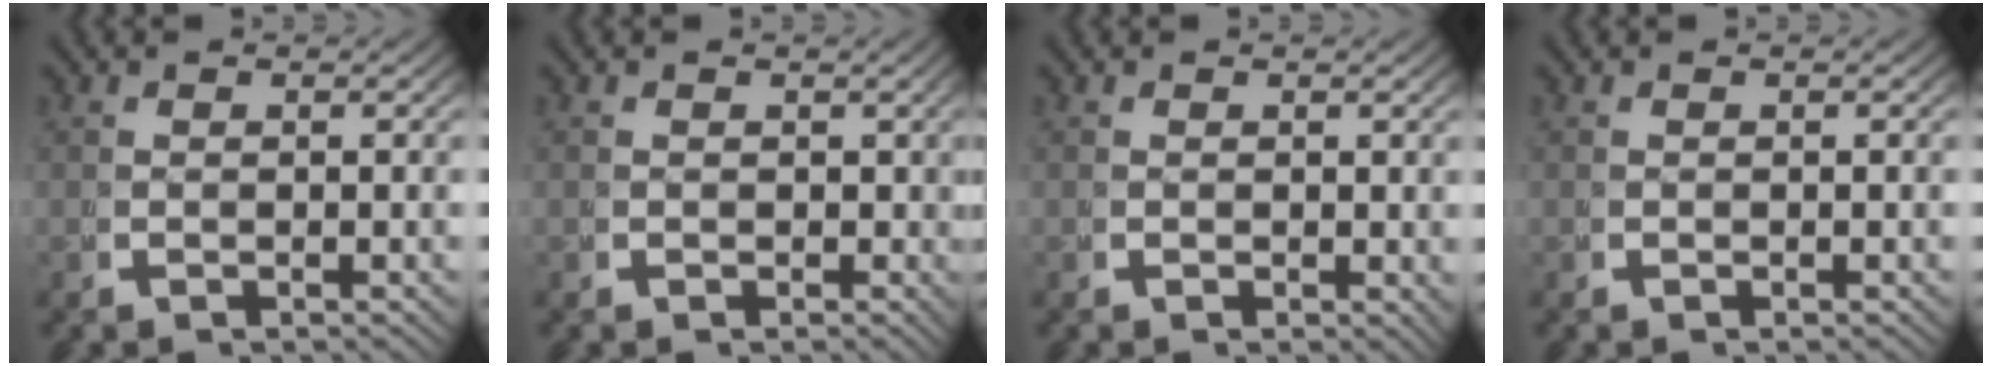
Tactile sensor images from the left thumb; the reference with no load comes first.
{"total": 1.0, "force": [0.2, 0.9, 0.3], "torque": [0.002, -0.007, 0.007]}
{"total": 0.8, "force": [0.3, 0.4, 0.5], "torque": [-0.003, -0.005, 0.007]}
{"total": 0.0}